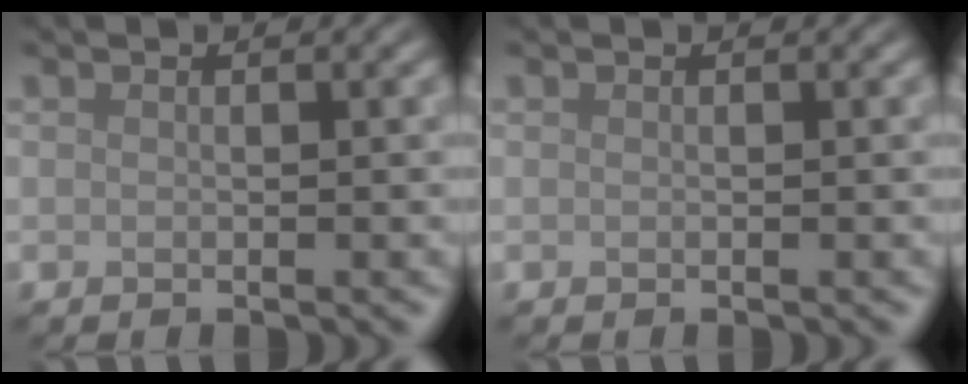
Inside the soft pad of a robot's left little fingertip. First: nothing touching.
{"total": 0.0}